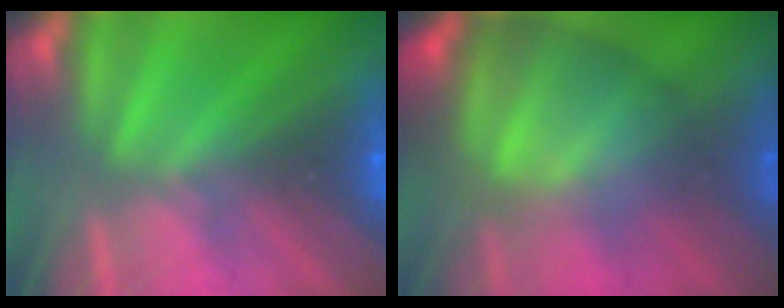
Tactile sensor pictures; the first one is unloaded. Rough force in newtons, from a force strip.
{"total": 8.1}